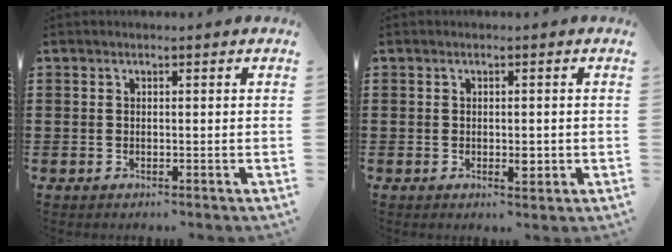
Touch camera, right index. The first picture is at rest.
{"total": 2.3, "force": [-0.4, 1.0, 2.1], "torque": [-0.037, 0.000, -0.006]}